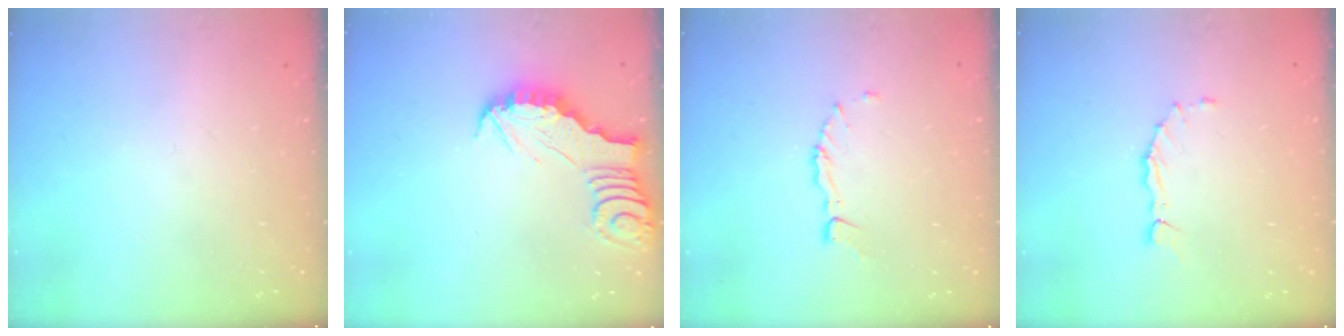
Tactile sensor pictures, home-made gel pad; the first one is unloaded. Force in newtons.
{"total": 2.7, "press": 2.7, "slide": 0.1}
{"total": 4.2, "press": 4.2, "slide": 0.1}
{"total": 1.6, "press": 1.6, "slide": 0.3}